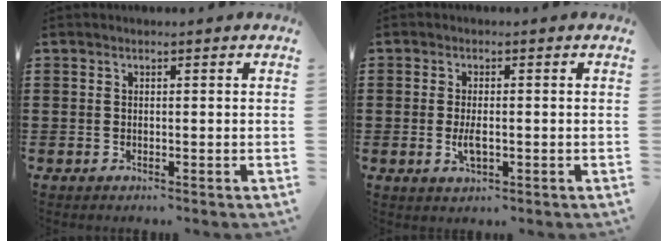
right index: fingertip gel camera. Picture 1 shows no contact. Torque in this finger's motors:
{"motor_torque": [0.87, 1.27, 0.31, 0.08]}